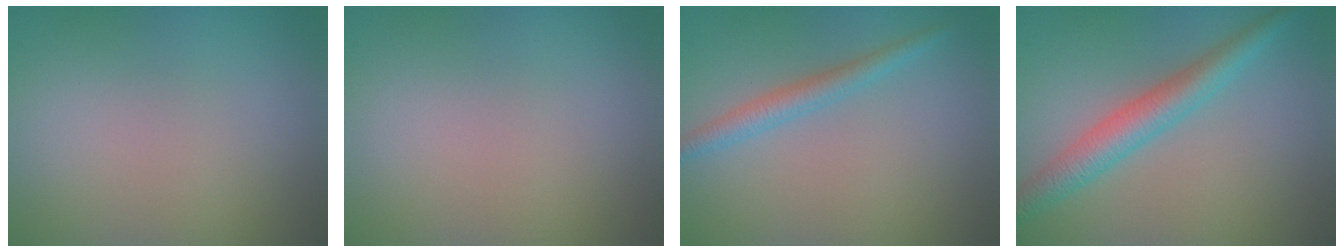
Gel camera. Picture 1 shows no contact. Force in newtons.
{"total": 0.0}
{"total": 2.0, "press": 2.0, "slide": 0.1}
{"total": 3.9, "press": 3.9, "slide": 0.1}